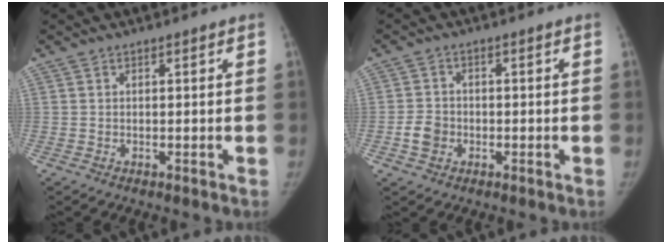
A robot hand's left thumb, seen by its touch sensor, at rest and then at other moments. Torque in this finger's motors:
{"motor_torque": [-0.26, 0.46, 0.21, -0.39, 0.13]}